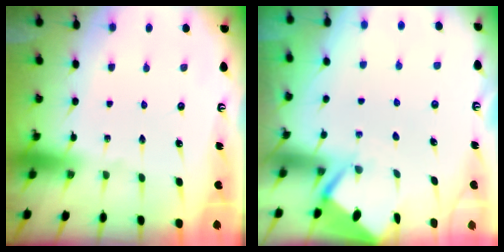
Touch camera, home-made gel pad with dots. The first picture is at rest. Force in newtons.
{"total": 2.8, "press": 2.7, "slide": 0.3}